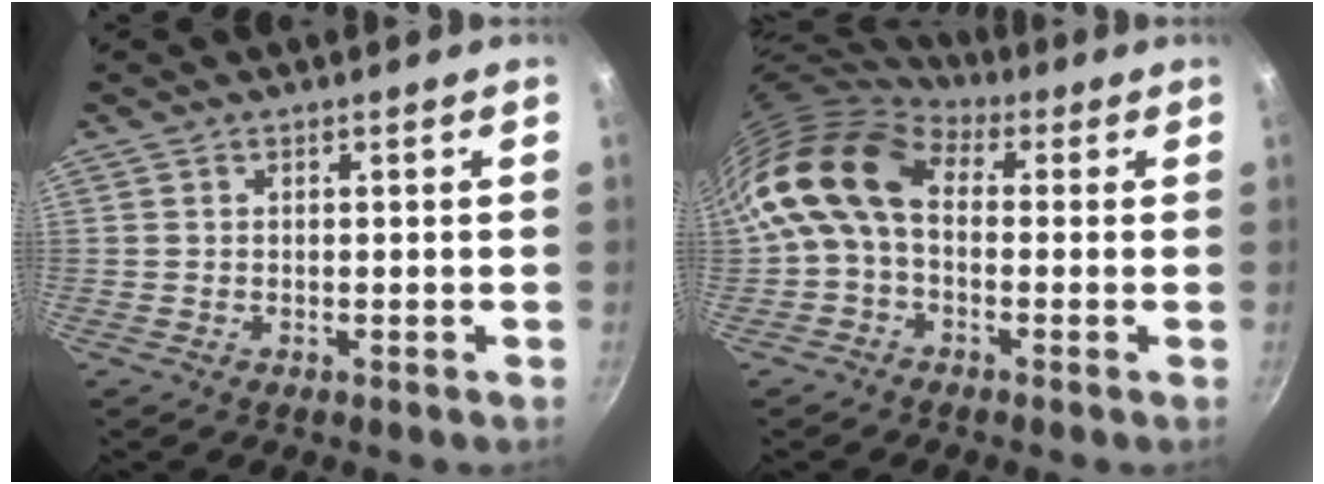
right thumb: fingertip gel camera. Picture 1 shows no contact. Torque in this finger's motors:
{"motor_torque": [0.97, 3.42, 1.14, -1.04, 0.27]}